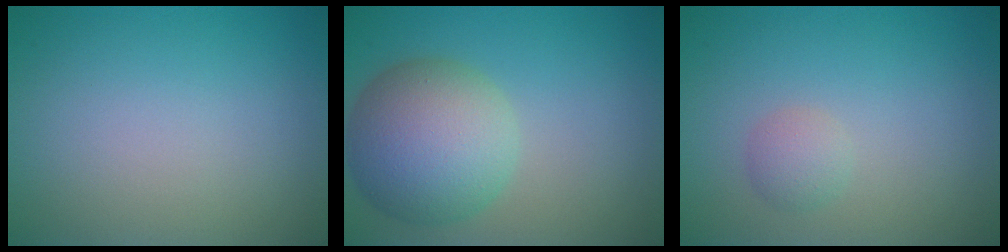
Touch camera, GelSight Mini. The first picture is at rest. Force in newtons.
{"total": 7.9, "press": 7.9, "slide": 0.6}
{"total": 1.4, "press": 1.4, "slide": 0.1}